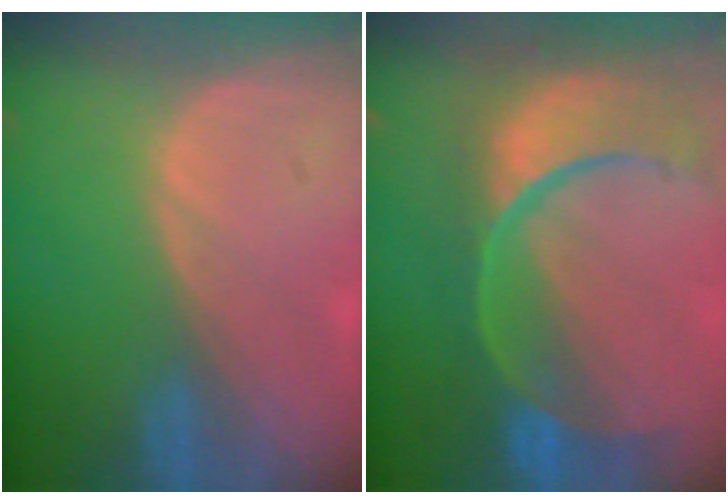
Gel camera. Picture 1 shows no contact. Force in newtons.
{"total": 13.3, "press": 10.7, "slide": 7.9}